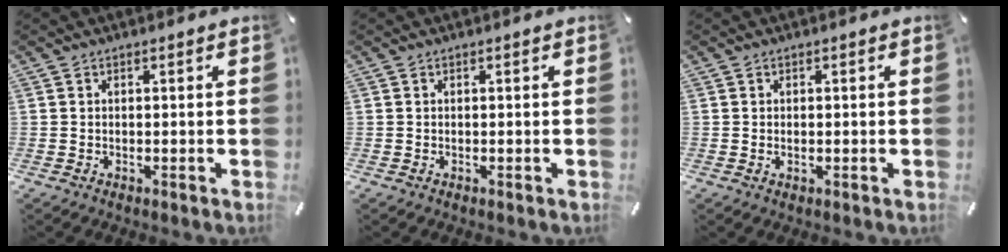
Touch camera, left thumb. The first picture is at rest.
{"total": 0.0}
{"total": 0.8, "force": [0.0, 0.4, 0.7], "torque": [-0.013, 0.002, 0.000]}